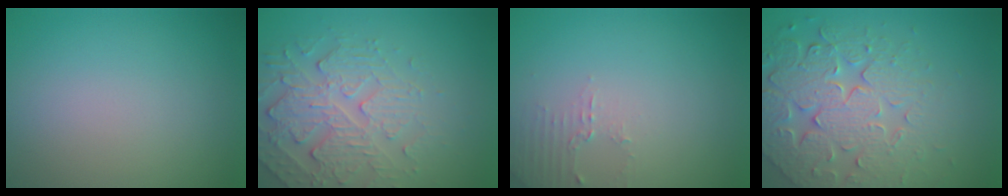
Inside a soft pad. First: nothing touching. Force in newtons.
{"total": 4.8, "press": 3.7, "slide": 3.1}
{"total": 1.4, "press": 1.4, "slide": 0.4}
{"total": 7.7, "press": 6.0, "slide": 4.7}